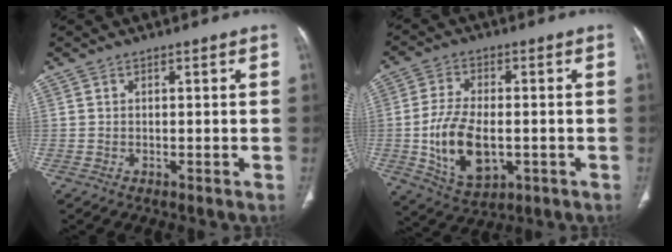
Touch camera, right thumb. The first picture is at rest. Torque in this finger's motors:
{"motor_torque": [-0.13, 1.21, 0.70, 0.79, 0.26]}